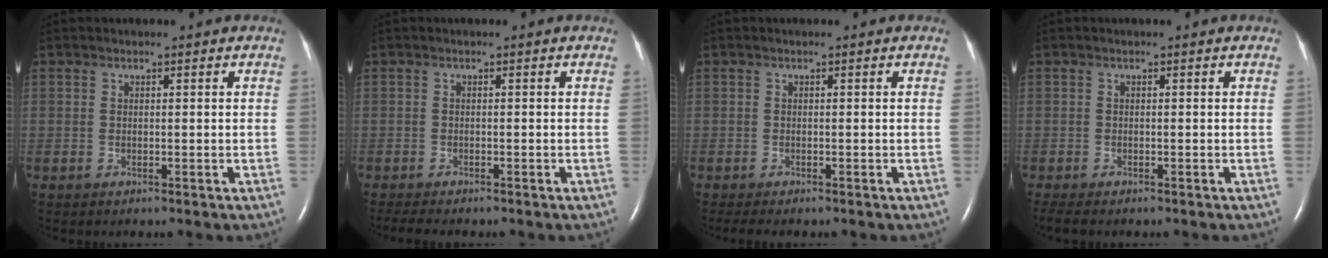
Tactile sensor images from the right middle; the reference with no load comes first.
{"total": 3.4, "force": [-2.9, 0.7, 1.7], "torque": [-0.031, -0.010, -0.041]}
{"total": 2.7, "force": [-2.2, 0.7, 1.4], "torque": [-0.024, -0.009, -0.027]}
{"total": 2.6, "force": [-2.0, 0.7, 1.4], "torque": [-0.029, -0.010, -0.030]}